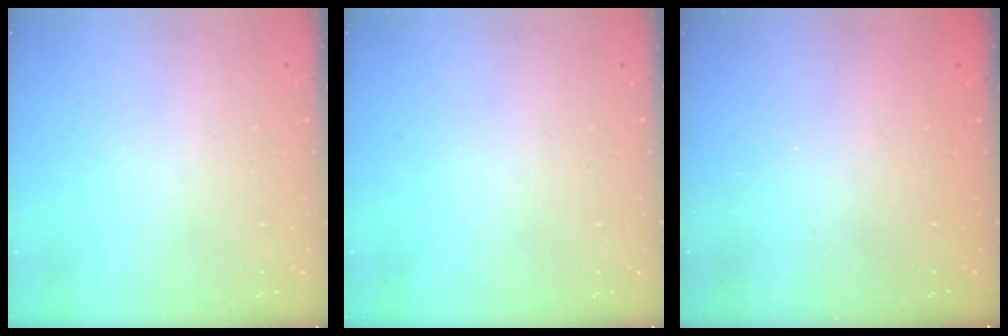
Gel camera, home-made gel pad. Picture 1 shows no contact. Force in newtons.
{"total": 0.0}
{"total": 2.4, "press": 2.2, "slide": 0.8}